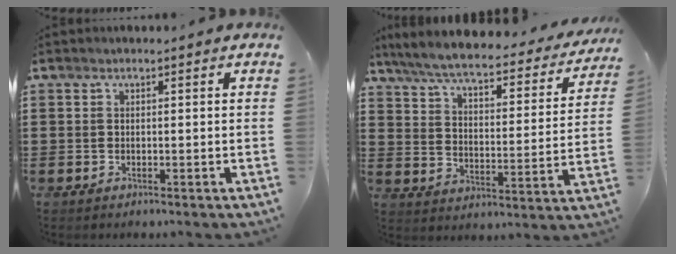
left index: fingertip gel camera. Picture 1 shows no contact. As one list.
[{"total": 6.1, "force": [5.4, 0.5, 2.9], "torque": [-0.080, -0.037, 0.089]}]